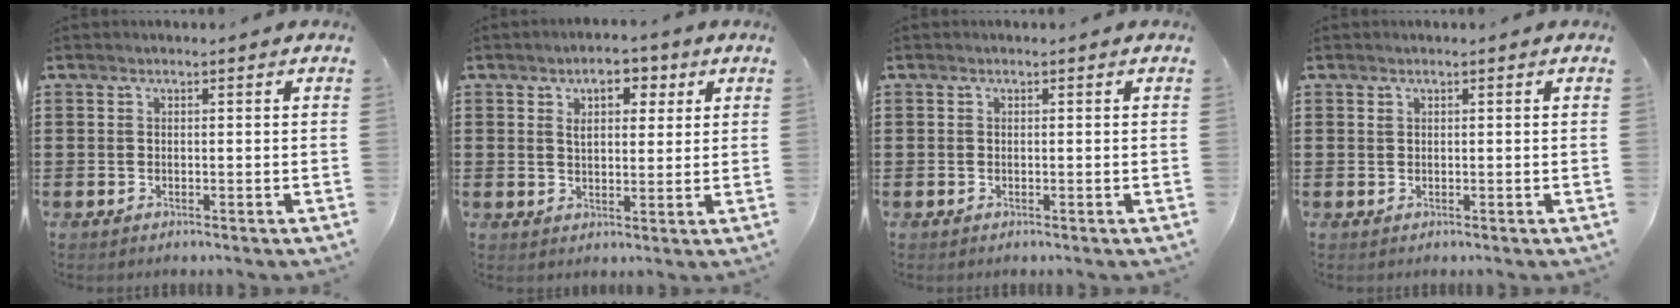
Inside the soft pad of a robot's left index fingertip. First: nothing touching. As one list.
[{"total": 5.1, "force": [2.6, 3.1, 3.0], "torque": [-0.042, 0.003, 0.035]}, {"total": 0.0}, {"total": 0.6, "force": [0.5, 0.3, 0.3], "torque": [-0.006, 0.002, 0.010]}]